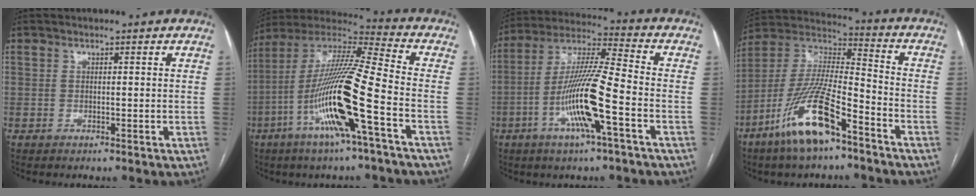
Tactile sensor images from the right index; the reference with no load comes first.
{"total": 18.8, "force": [-6.4, 0.2, 17.6], "torque": [-0.359, -0.010, -0.128]}
{"total": 14.0, "force": [-4.7, 0.5, 13.2], "torque": [-0.262, 0.001, -0.093]}
{"total": 16.0, "force": [-9.5, 3.3, 12.5], "torque": [-0.260, -0.014, -0.177]}